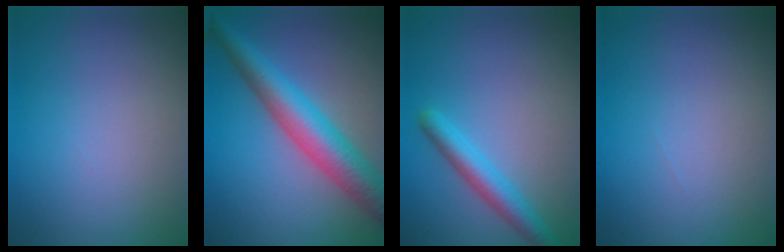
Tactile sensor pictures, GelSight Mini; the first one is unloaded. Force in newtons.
{"total": 6.4, "press": 6.4, "slide": 0.2}
{"total": 2.9, "press": 2.9, "slide": 0.1}
{"total": 0.0}